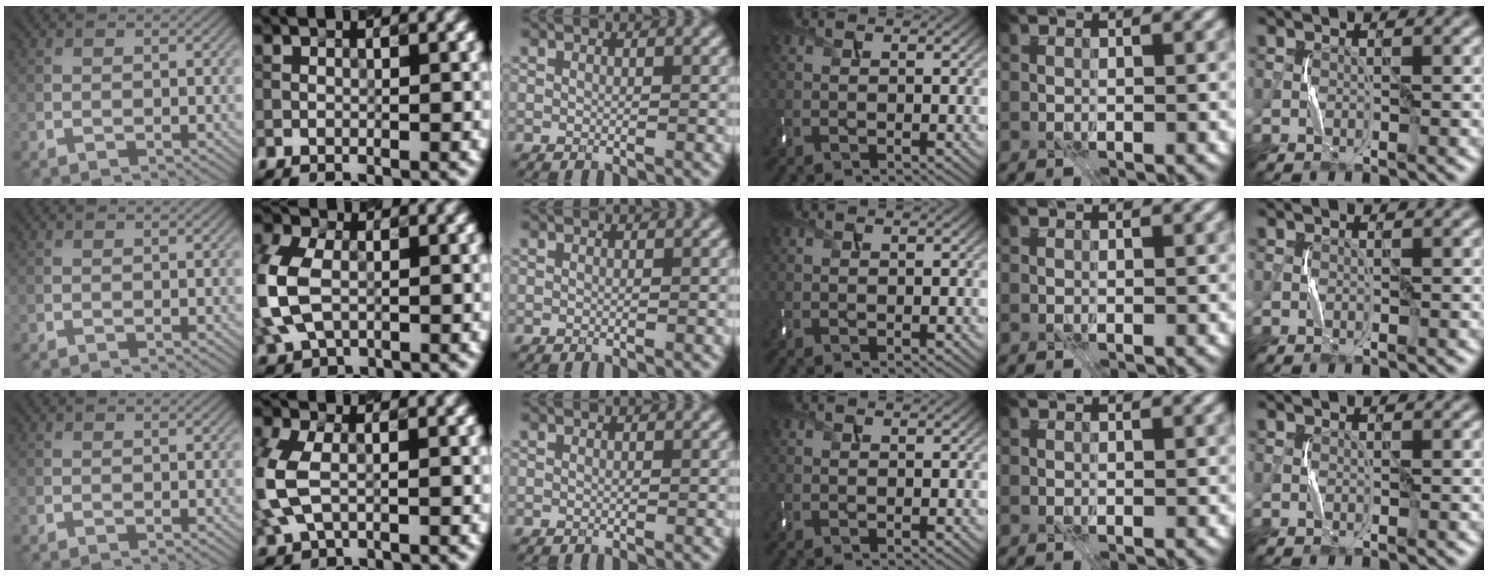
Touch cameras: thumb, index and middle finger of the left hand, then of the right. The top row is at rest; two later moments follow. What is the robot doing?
{"motion": "press", "object": "keyboard"}